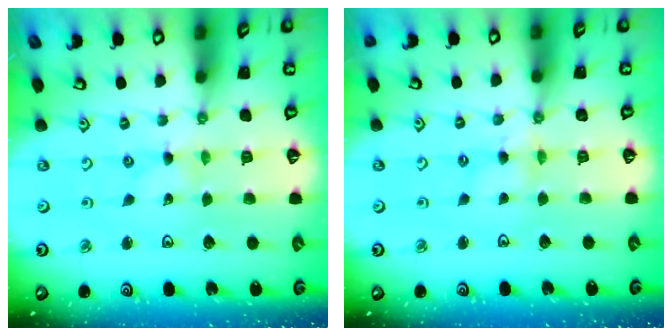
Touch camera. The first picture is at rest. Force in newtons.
{"total": 2.3, "press": 2.2, "slide": 0.4}